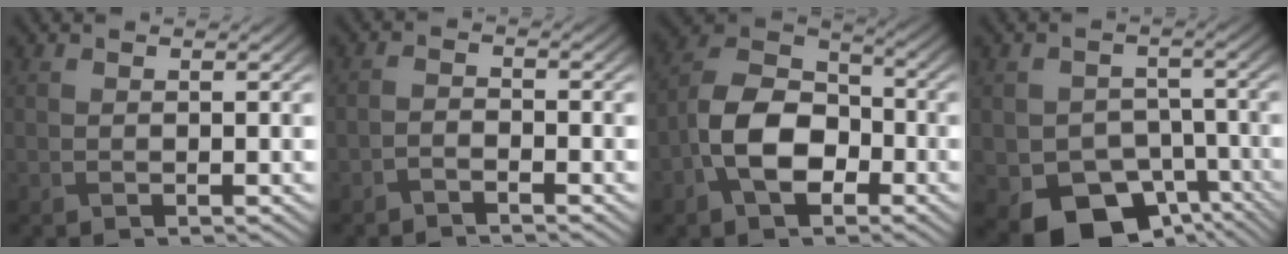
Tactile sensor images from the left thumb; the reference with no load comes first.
{"total": 1.6, "force": [-1.5, 0.3, 0.6], "torque": [-0.014, 0.003, -0.035]}
{"total": 9.9, "force": [-3.5, 6.4, 6.7], "torque": [-0.138, 0.006, -0.080]}
{"total": 10.1, "force": [-5.3, 7.0, 5.1], "torque": [-0.092, -0.030, -0.084]}